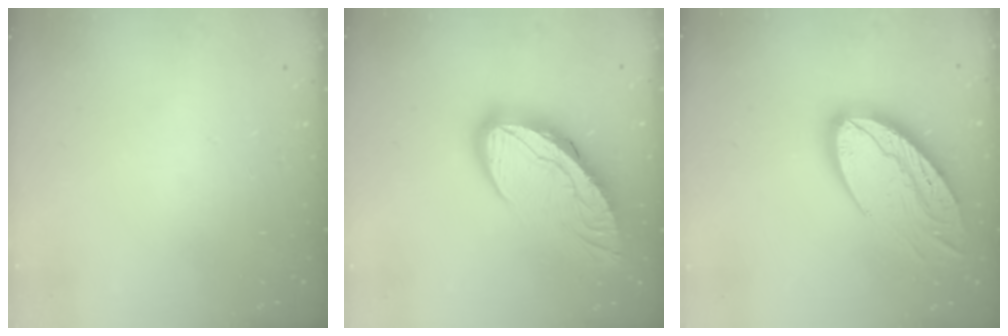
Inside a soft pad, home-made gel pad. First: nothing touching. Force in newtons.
{"total": 14.6, "press": 14.5, "slide": 1.5}
{"total": 19.1, "press": 19.1, "slide": 1.4}